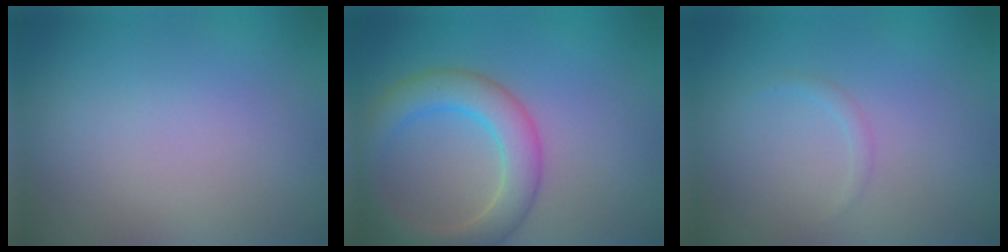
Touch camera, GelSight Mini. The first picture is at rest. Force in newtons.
{"total": 4.9, "press": 4.9, "slide": 0.0}
{"total": 0.7, "press": 0.7, "slide": 0.1}